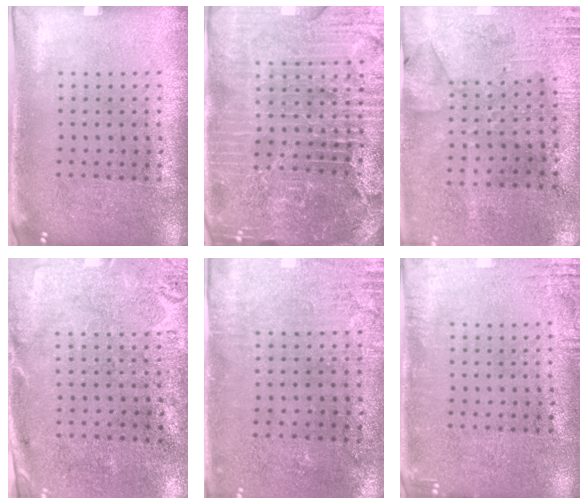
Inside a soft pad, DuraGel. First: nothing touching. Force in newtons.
{"total": 5.5, "press": 4.9, "slide": 2.4}
{"total": 2.7, "press": 2.3, "slide": 1.5}
{"total": 2.8, "press": 2.2, "slide": 1.8}
{"total": 2.8, "press": 2.3, "slide": 1.6}
{"total": 2.3, "press": 2.3, "slide": 0.3}